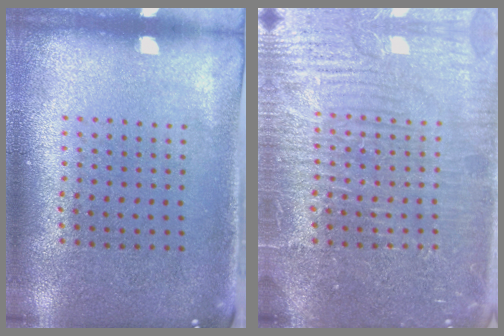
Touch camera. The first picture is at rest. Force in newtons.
{"total": 7.0, "press": 6.9, "slide": 0.9}